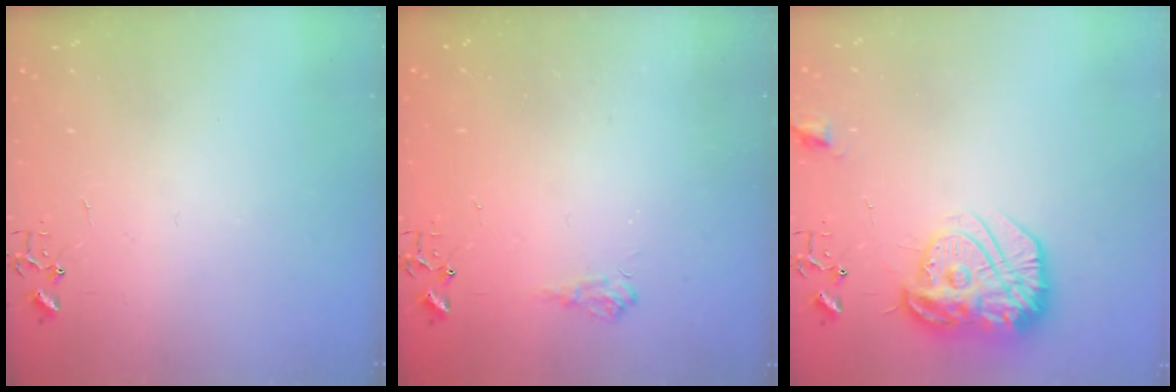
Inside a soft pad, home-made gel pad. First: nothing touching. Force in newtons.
{"total": 6.2, "press": 6.2, "slide": 0.9}
{"total": 18.0, "press": 17.9, "slide": 1.6}